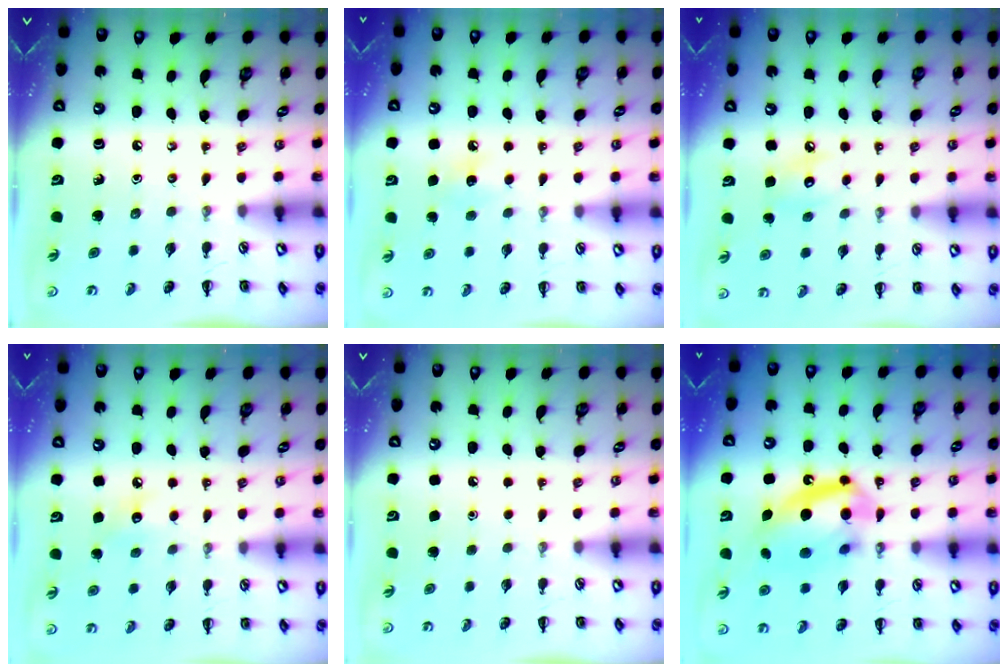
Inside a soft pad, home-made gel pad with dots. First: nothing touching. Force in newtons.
{"total": 7.4, "press": 7.2, "slide": 2.0}
{"total": 6.7, "press": 6.6, "slide": 1.1}
{"total": 6.7, "press": 6.4, "slide": 1.9}
{"total": 1.6, "press": 1.6, "slide": 0.1}
{"total": 16.8, "press": 16.5, "slide": 3.1}